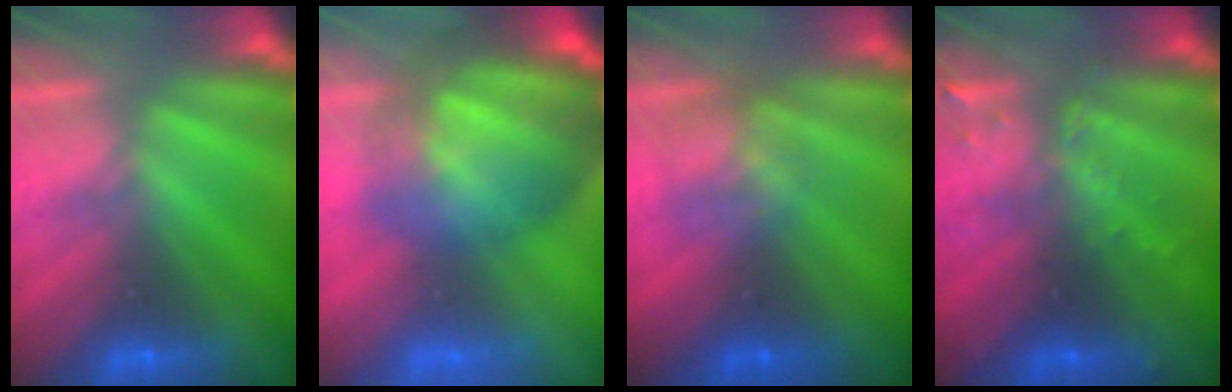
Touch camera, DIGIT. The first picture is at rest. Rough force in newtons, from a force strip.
{"total": 11.3}
{"total": 2.7}
{"total": 3.0}